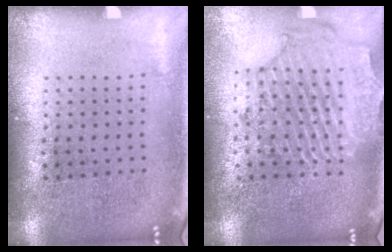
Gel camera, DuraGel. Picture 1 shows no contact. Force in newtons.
{"total": 2.3, "press": 2.2, "slide": 0.8}